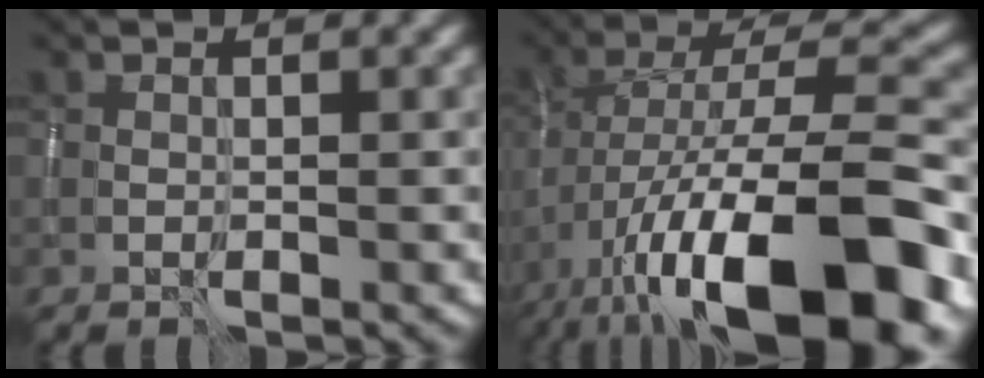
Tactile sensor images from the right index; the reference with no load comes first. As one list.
[{"total": 17.0, "force": [-8.0, 6.0, 13.7], "torque": [-0.227, 0.013, -0.138]}]